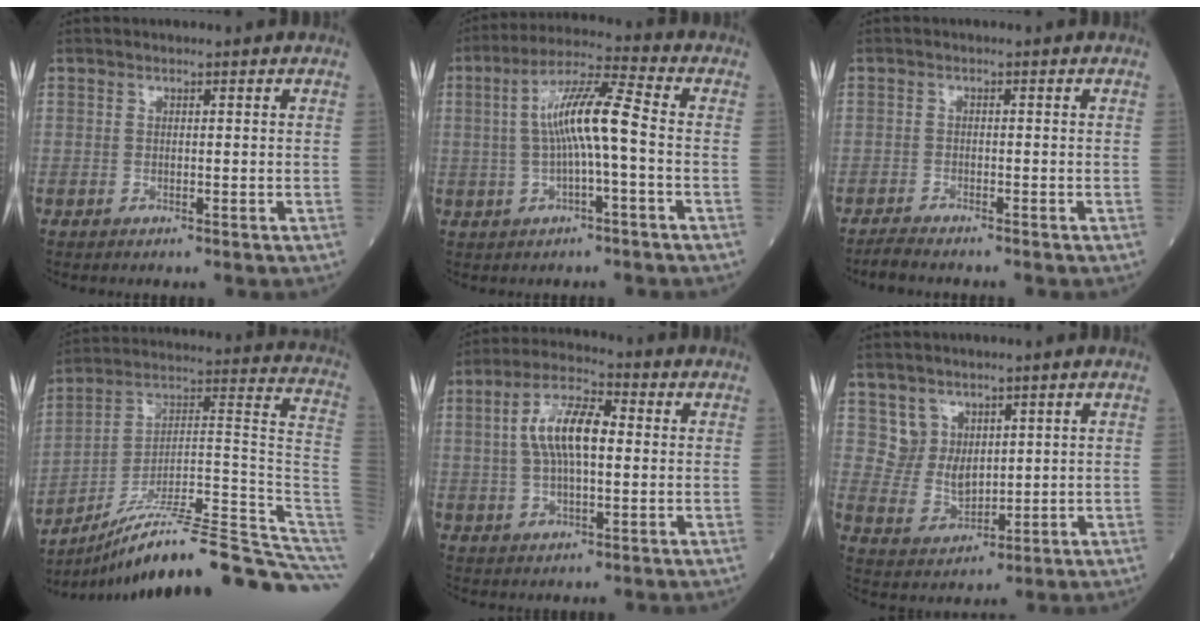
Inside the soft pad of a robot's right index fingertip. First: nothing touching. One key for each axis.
{"total": 9.5, "fx": -0.2, "fy": 0.7, "fz": 9.4, "tx": -0.175, "ty": 0.021, "tz": -0.009}
{"total": 2.5, "fx": -2.4, "fy": 0.1, "fz": 0.8, "tx": -0.018, "ty": -0.008, "tz": -0.043}
{"total": 25.1, "fx": -19.4, "fy": 1.0, "fz": 15.9, "tx": -0.139, "ty": 0.046, "tz": -0.298}
{"total": 9.4, "fx": 1.1, "fy": 3.2, "fz": 8.7, "tx": -0.174, "ty": 0.020, "tz": 0.017}
{"total": 5.1, "fx": 2.8, "fy": 3.9, "fz": 1.7, "tx": -0.036, "ty": 0.000, "tz": 0.068}